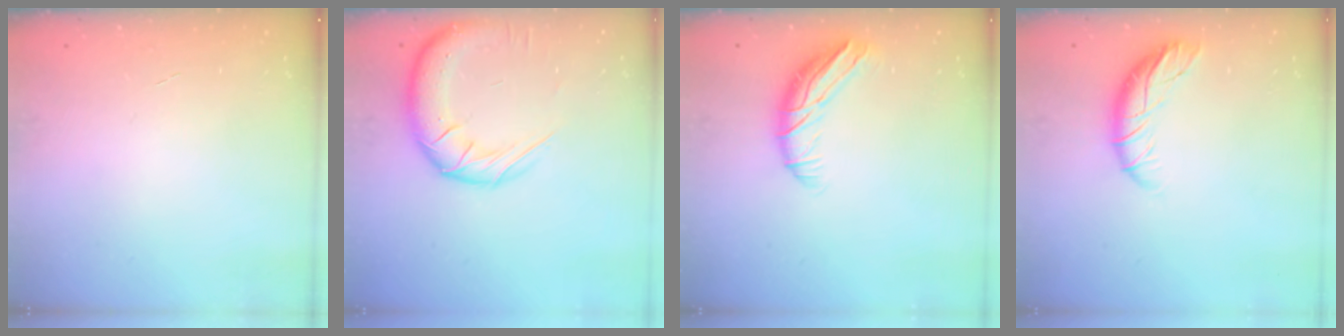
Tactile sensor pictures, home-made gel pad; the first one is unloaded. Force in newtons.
{"total": 15.0, "press": 14.5, "slide": 3.9}
{"total": 9.9, "press": 9.7, "slide": 2.1}
{"total": 9.4, "press": 9.2, "slide": 2.0}